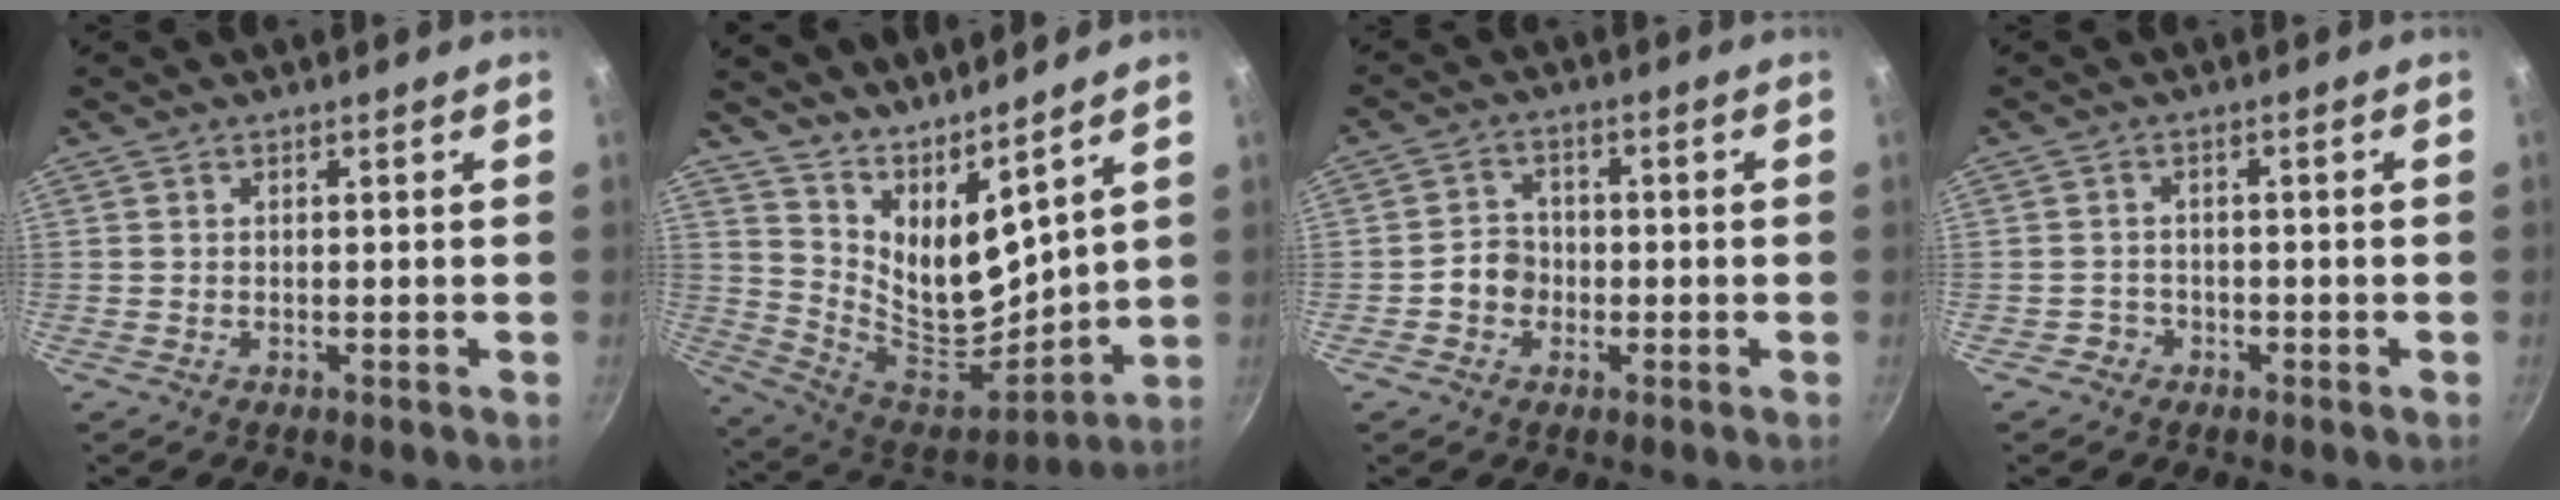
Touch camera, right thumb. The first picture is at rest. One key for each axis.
{"total": 14.9, "fx": 10.6, "fy": 5.0, "fz": 9.1, "tx": -0.139, "ty": -0.131, "tz": 0.204}
{"total": 4.6, "fx": -1.3, "fy": 4.0, "fz": 1.9, "tx": -0.007, "ty": 0.020, "tz": -0.028}
{"total": 2.2, "fx": -1.2, "fy": 1.8, "fz": 0.2, "tx": 0.012, "ty": 0.019, "tz": -0.015}